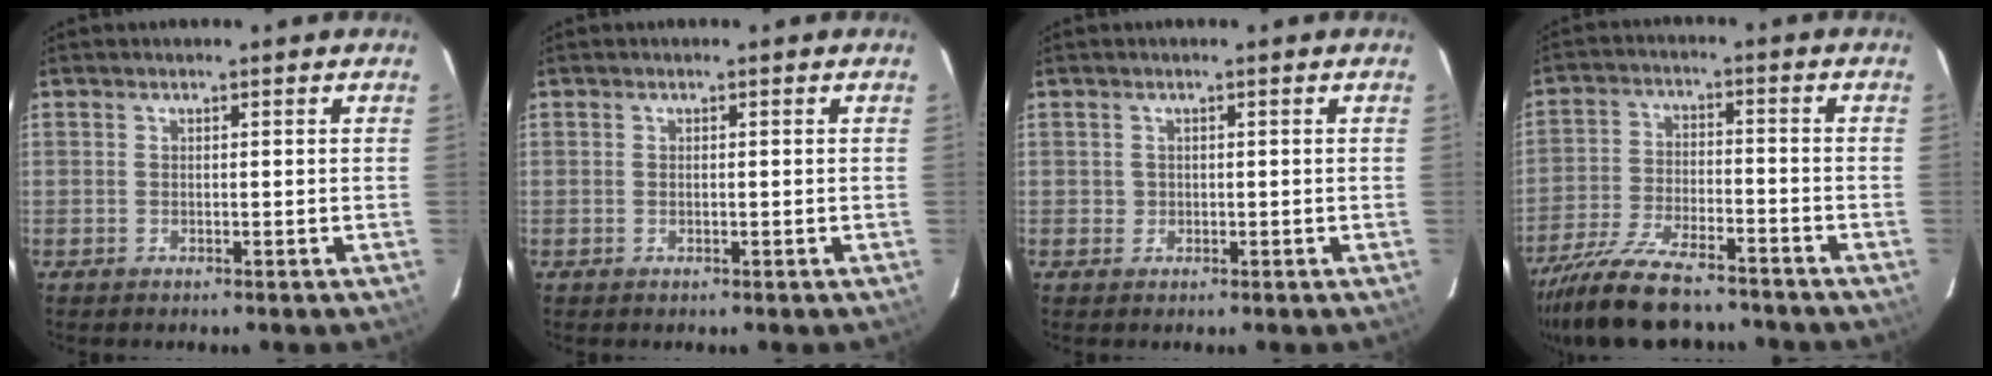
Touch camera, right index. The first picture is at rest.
{"total": 0.0}
{"total": 1.1, "force": [0.0, 1.1, -0.1], "torque": [0.006, 0.001, 0.003]}
{"total": 17.4, "force": [-14.6, 4.9, 8.1], "torque": [-0.177, -0.031, -0.247]}